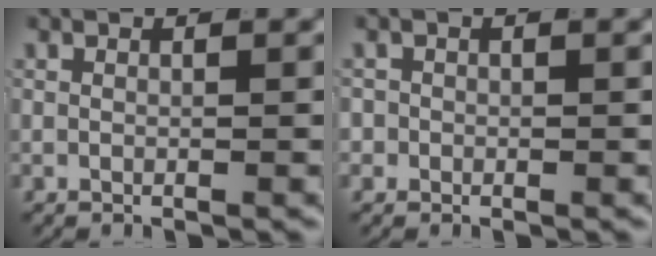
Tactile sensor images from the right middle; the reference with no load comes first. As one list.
[{"total": 1.4, "force": [-0.5, 1.4, 0.1], "torque": [-0.001, -0.001, -0.013]}]